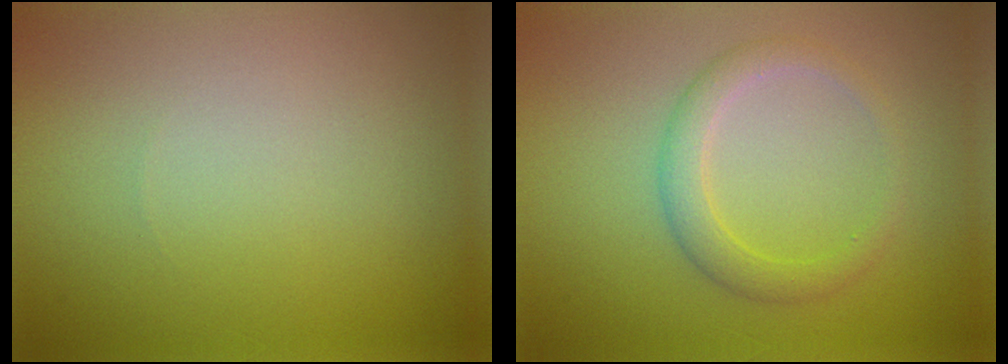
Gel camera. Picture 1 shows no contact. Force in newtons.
{"total": 2.4, "press": 2.4, "slide": 0.1}